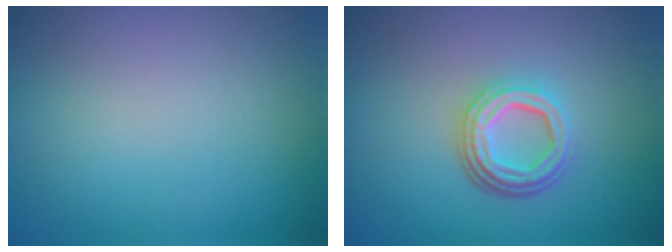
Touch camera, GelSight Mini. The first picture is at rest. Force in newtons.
{"total": 4.4, "press": 3.3, "slide": 3.0}